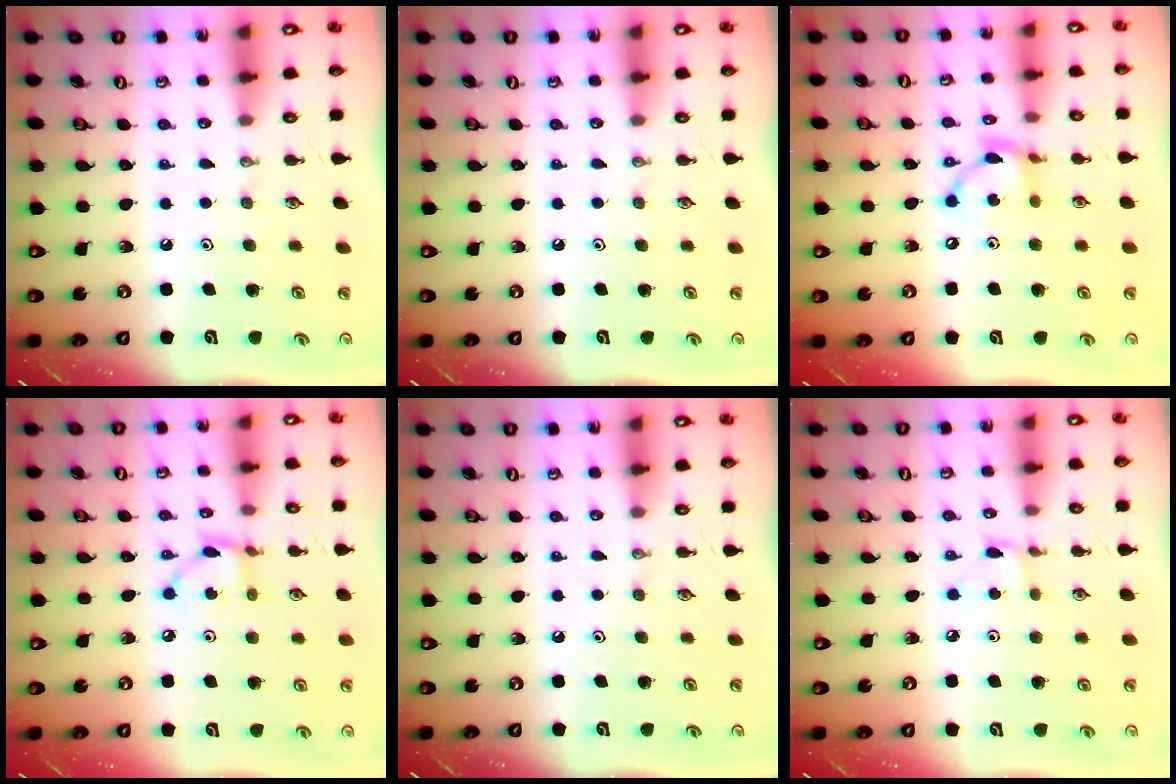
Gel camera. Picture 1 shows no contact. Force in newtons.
{"total": 0.0}
{"total": 11.1, "press": 11.1, "slide": 0.6}
{"total": 5.3, "press": 5.3, "slide": 0.3}
{"total": 0.0}
{"total": 2.0, "press": 2.0, "slide": 0.1}